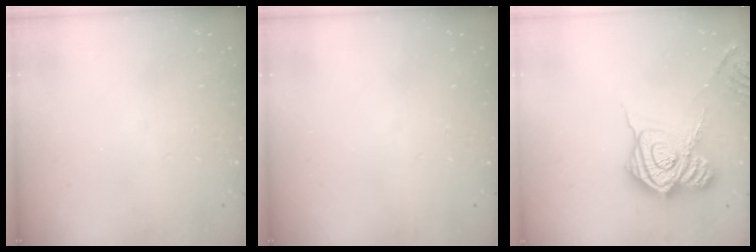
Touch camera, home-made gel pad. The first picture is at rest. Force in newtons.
{"total": 0.0}
{"total": 18.9, "press": 18.9, "slide": 1.5}